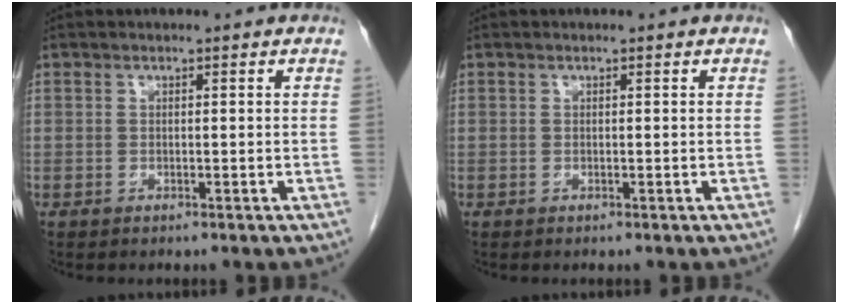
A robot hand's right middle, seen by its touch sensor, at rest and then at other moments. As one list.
[{"total": 0.0}]